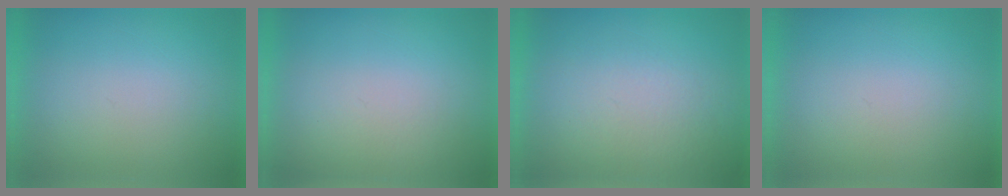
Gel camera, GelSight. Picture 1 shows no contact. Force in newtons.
{"total": 2.0}
{"total": 5.7}
{"total": 1.1}